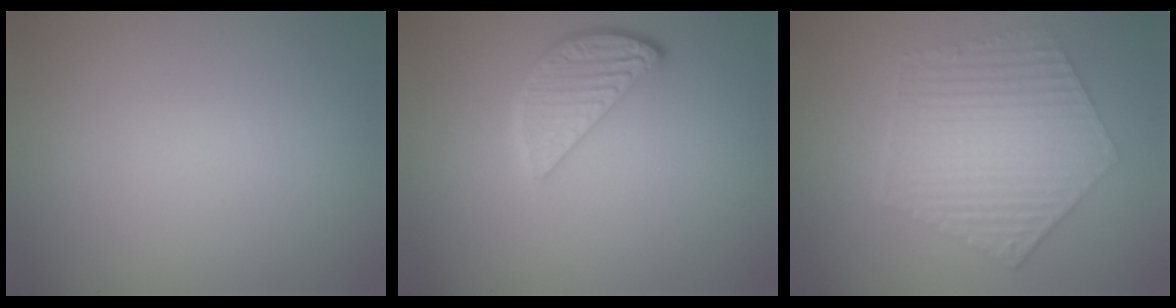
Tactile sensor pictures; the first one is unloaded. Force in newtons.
{"total": 3.3, "press": 3.0, "slide": 1.5}
{"total": 6.8, "press": 5.0, "slide": 4.6}